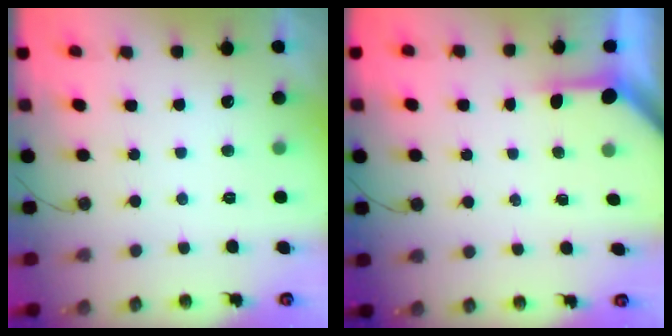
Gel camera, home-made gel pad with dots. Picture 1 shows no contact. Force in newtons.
{"total": 3.1, "press": 3.1, "slide": 0.4}